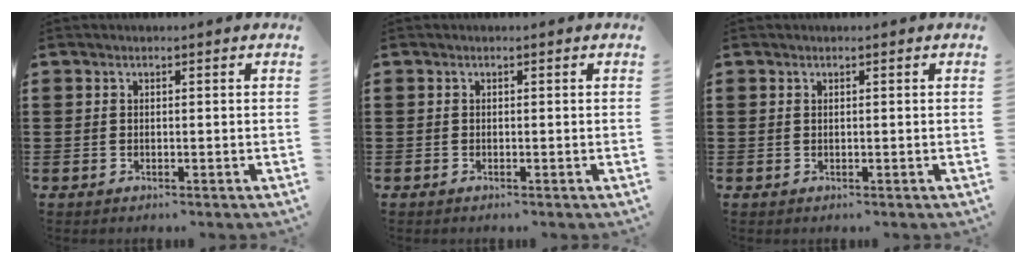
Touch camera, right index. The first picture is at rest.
{"total": 0.0}
{"total": 0.0}